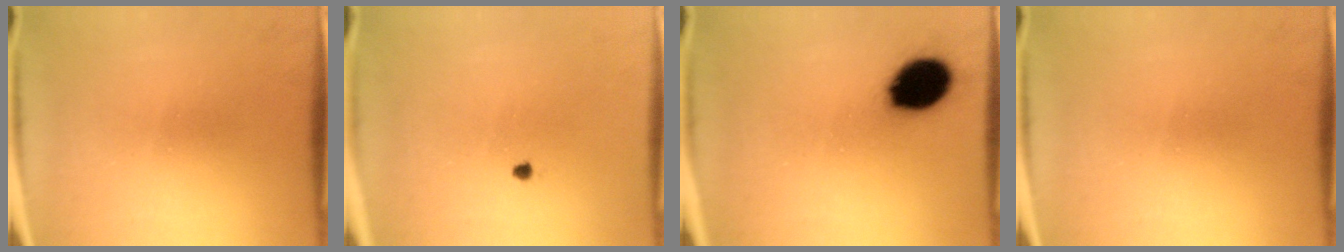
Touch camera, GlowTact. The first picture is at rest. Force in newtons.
{"total": 1.0}
{"total": 12.9}
{"total": 0.0}